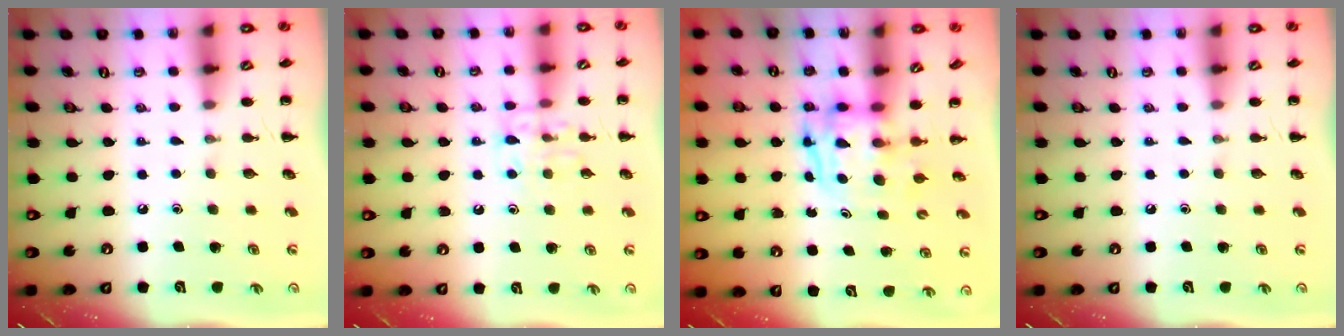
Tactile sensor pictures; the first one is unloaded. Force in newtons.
{"total": 9.2, "press": 9.2, "slide": 0.6}
{"total": 3.9, "press": 3.9, "slide": 0.4}
{"total": 0.0}